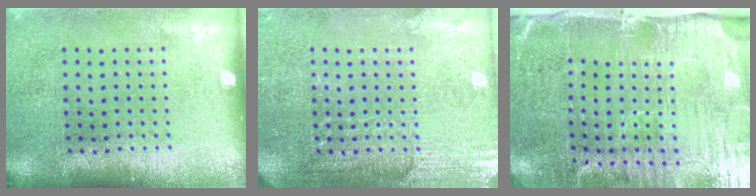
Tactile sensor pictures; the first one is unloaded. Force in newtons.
{"total": 2.9, "press": 2.8, "slide": 0.3}
{"total": 5.4, "press": 4.4, "slide": 3.1}